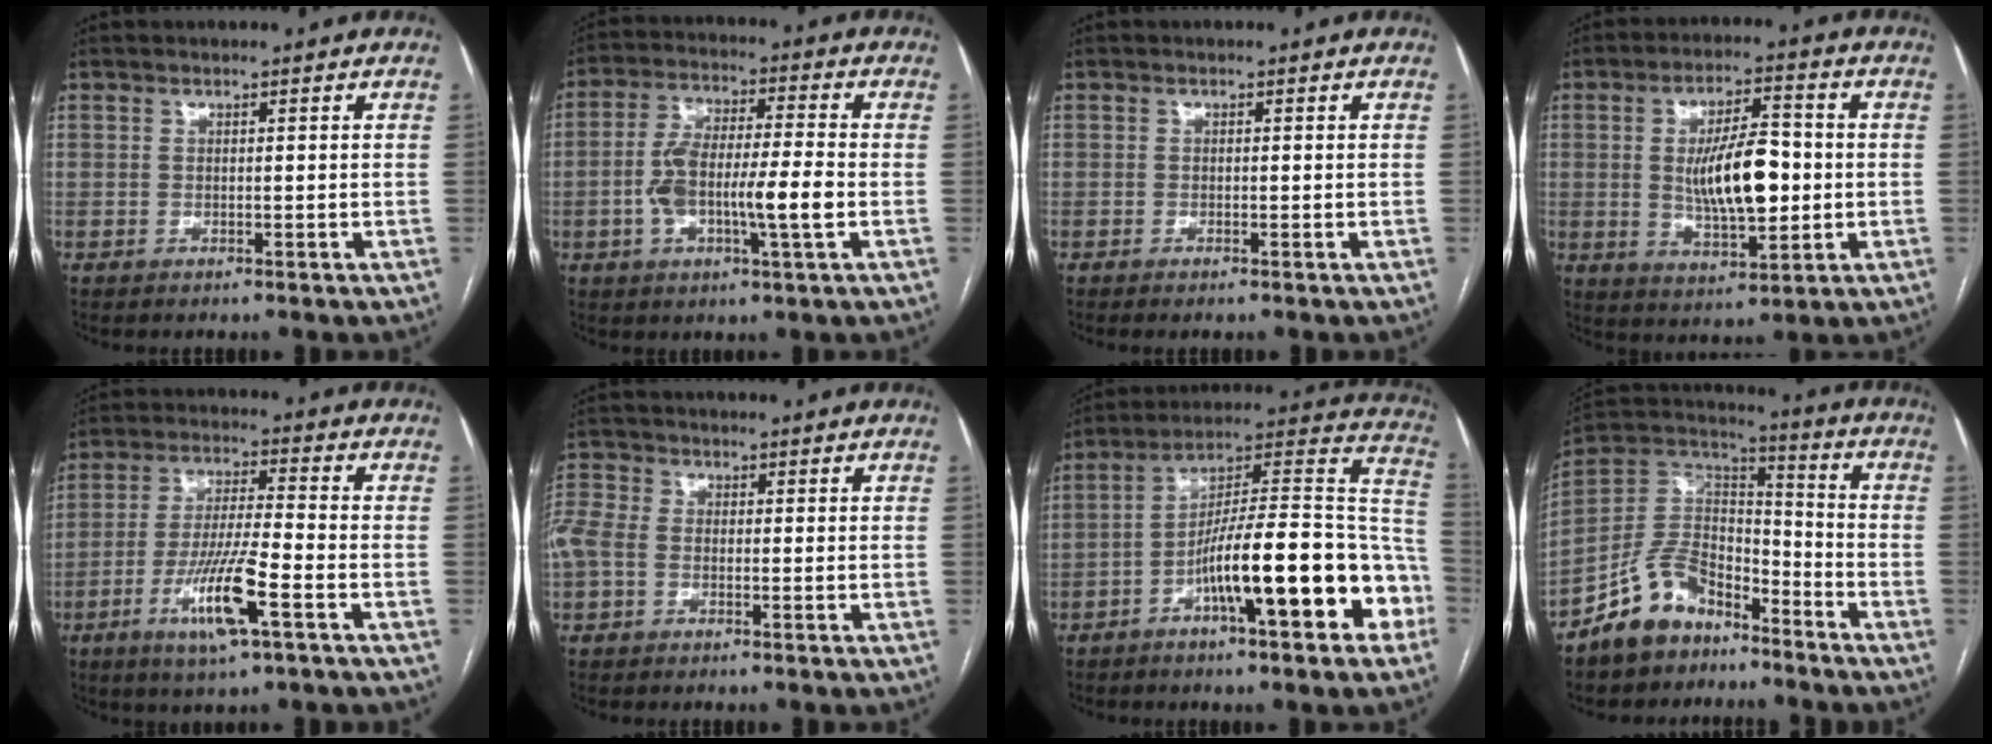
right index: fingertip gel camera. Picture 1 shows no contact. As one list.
[{"total": 11.2, "force": [-2.4, 2.0, 10.8], "torque": [-0.207, 0.013, -0.042]}, {"total": 0.7, "force": [-0.5, 0.0, 0.5], "torque": [-0.011, -0.002, -0.008]}, {"total": 11.5, "force": [-0.1, 3.8, 10.9], "torque": [-0.193, 0.005, 0.002]}, {"total": 11.2, "force": [-4.7, 0.8, 10.1], "torque": [-0.194, -0.013, -0.086]}, {"total": 7.6, "force": [-0.8, 5.9, 4.8], "torque": [-0.147, 0.022, -0.016]}, {"total": 20.7, "force": [-7.9, 3.4, 18.9], "torque": [-0.238, 0.033, -0.117]}, {"total": 11.8, "force": [-8.4, 6.5, 5.0], "torque": [-0.109, 0.036, -0.161]}]